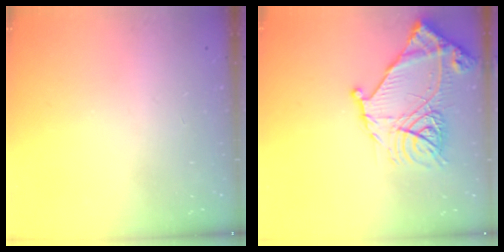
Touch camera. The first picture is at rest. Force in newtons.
{"total": 18.7, "press": 18.6, "slide": 1.8}